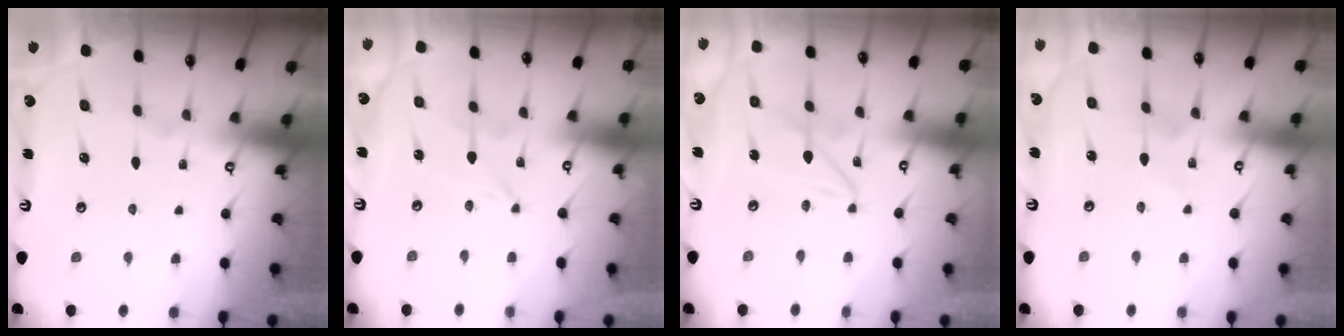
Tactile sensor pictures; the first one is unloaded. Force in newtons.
{"total": 0.0}
{"total": 3.8, "press": 3.8, "slide": 0.4}
{"total": 4.0, "press": 3.9, "slide": 0.4}